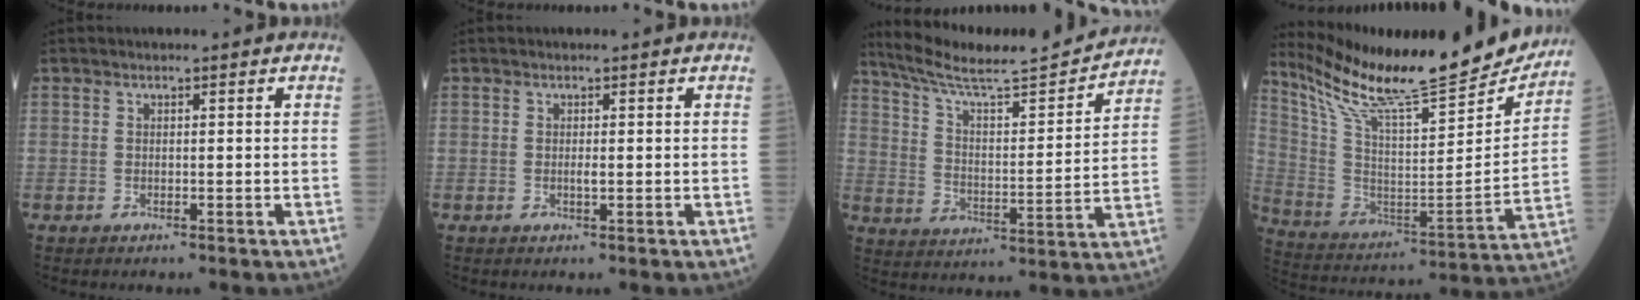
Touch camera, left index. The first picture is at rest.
{"total": 0.7, "force": [0.0, 0.1, 0.7], "torque": [-0.017, -0.002, 0.000]}
{"total": 20.1, "force": [18.5, 0.9, 7.6], "torque": [-0.129, -0.018, 0.277]}
{"total": 26.9, "force": [23.6, 3.1, 12.5], "torque": [-0.226, -0.061, 0.360]}